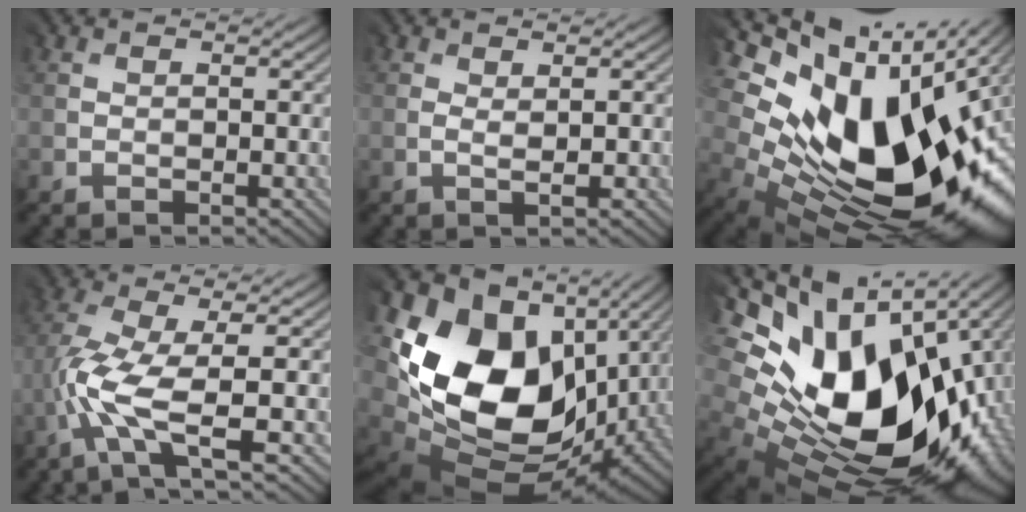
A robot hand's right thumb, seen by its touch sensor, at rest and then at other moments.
{"total": 0.7, "force": [0.5, -0.5, 0.1], "torque": [-0.008, 0.001, 0.009]}
{"total": 17.0, "force": [2.5, 10.1, 13.4], "torque": [-0.216, -0.038, 0.077]}
{"total": 7.2, "force": [-2.4, 1.9, 6.6], "torque": [-0.152, 0.005, -0.059]}
{"total": 17.6, "force": [2.0, 13.6, 11.1], "torque": [-0.271, -0.030, 0.070]}
{"total": 19.2, "force": [1.2, 12.6, 14.5], "torque": [-0.279, -0.054, 0.057]}